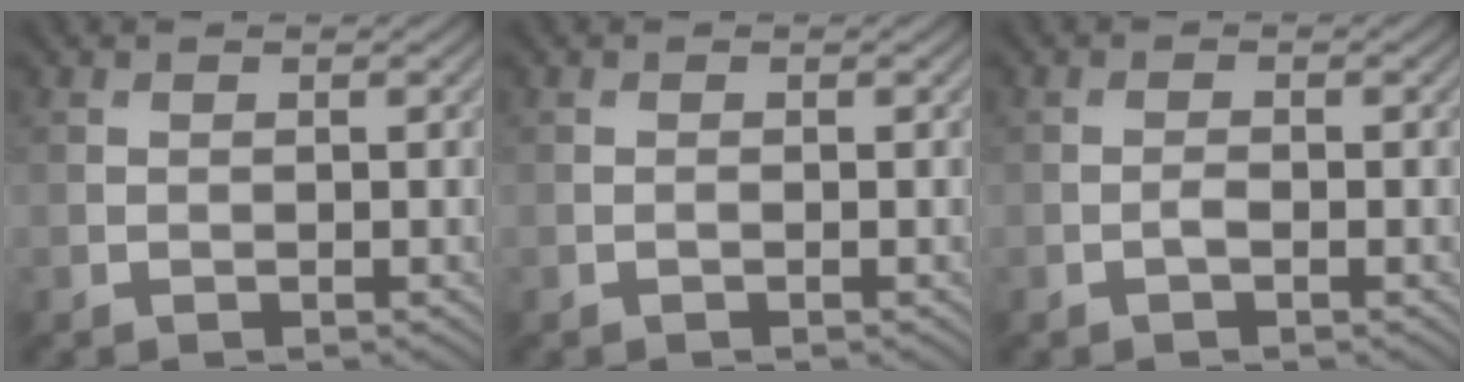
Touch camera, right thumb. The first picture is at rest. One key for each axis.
{"total": 0.0}
{"total": 0.8, "fx": -0.5, "fy": 0.2, "fz": 0.7, "tx": -0.015, "ty": 0.003, "tz": -0.009}